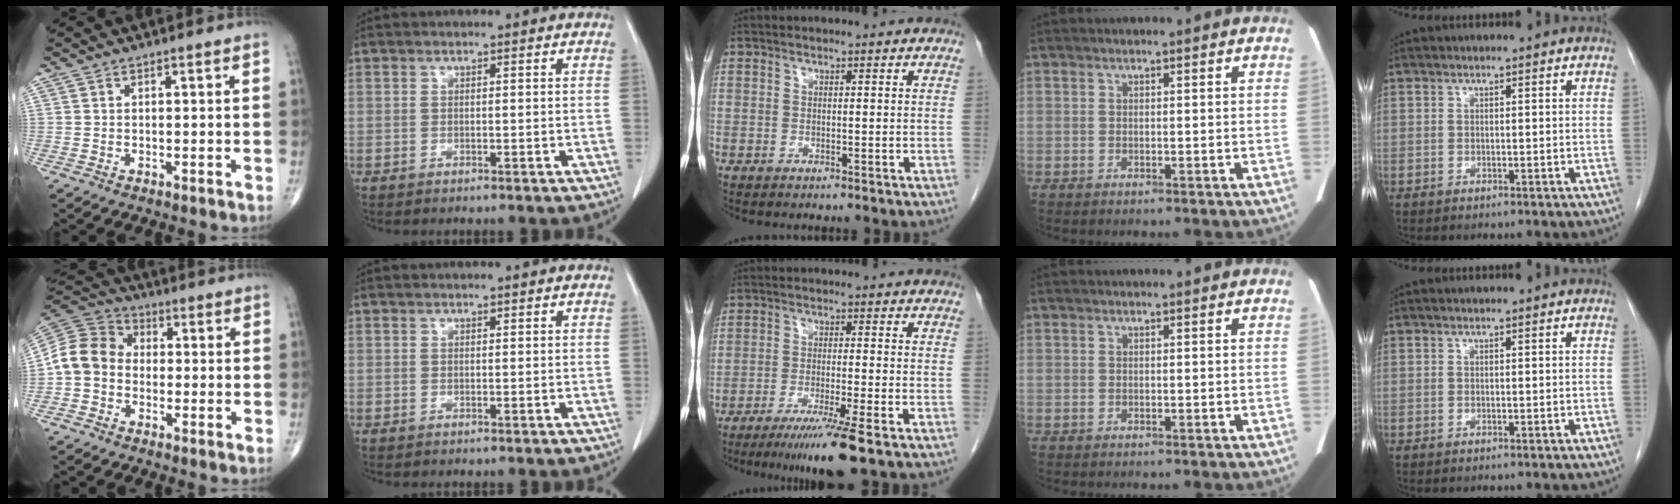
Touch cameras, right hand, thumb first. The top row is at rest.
{"thumb": {"total": 9.4, "force": [-1.3, 7.8, 5.0], "torque": [-0.086, 0.033, -0.041]}, "middle": {"total": 8.0, "force": [-5.4, -1.2, 5.8], "torque": [-0.091, -0.025, -0.093]}}